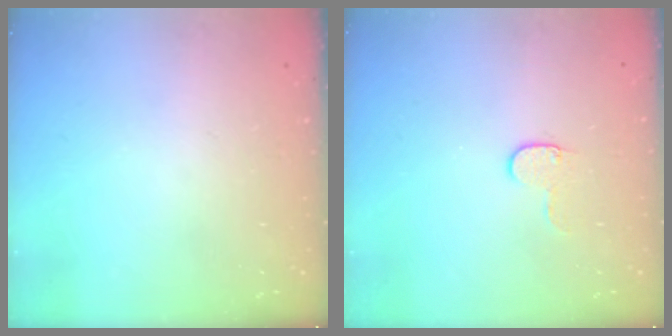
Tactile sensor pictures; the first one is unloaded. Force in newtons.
{"total": 5.5, "press": 5.5, "slide": 0.5}